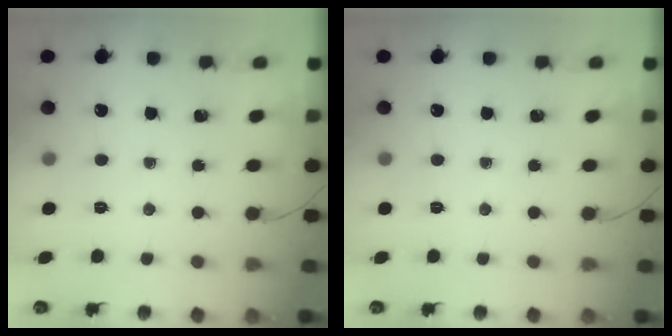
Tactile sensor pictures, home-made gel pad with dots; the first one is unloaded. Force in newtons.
{"total": 0.0}